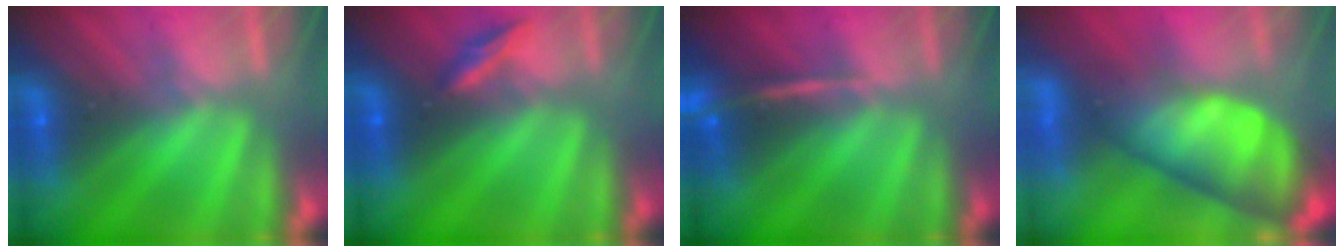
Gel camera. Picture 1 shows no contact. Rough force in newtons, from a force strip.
{"total": 2.3}
{"total": 2.4}
{"total": 7.5}